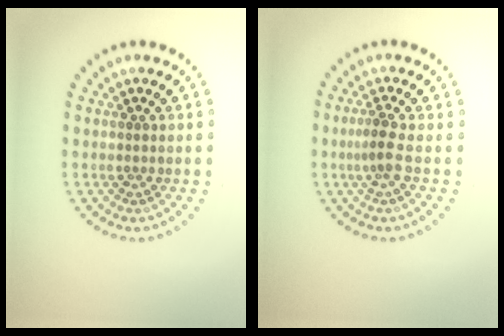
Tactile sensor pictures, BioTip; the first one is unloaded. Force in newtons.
{"total": 1.8, "press": 1.3, "slide": 1.2}